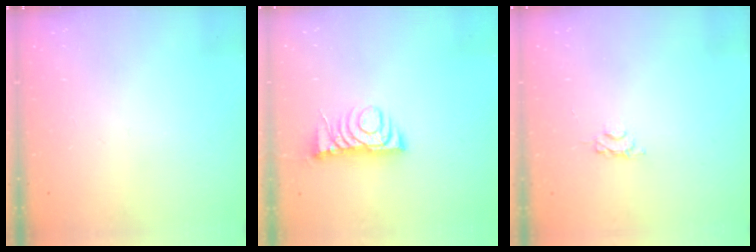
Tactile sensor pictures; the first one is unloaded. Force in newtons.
{"total": 7.0, "press": 7.0, "slide": 0.7}
{"total": 3.1, "press": 3.0, "slide": 0.5}